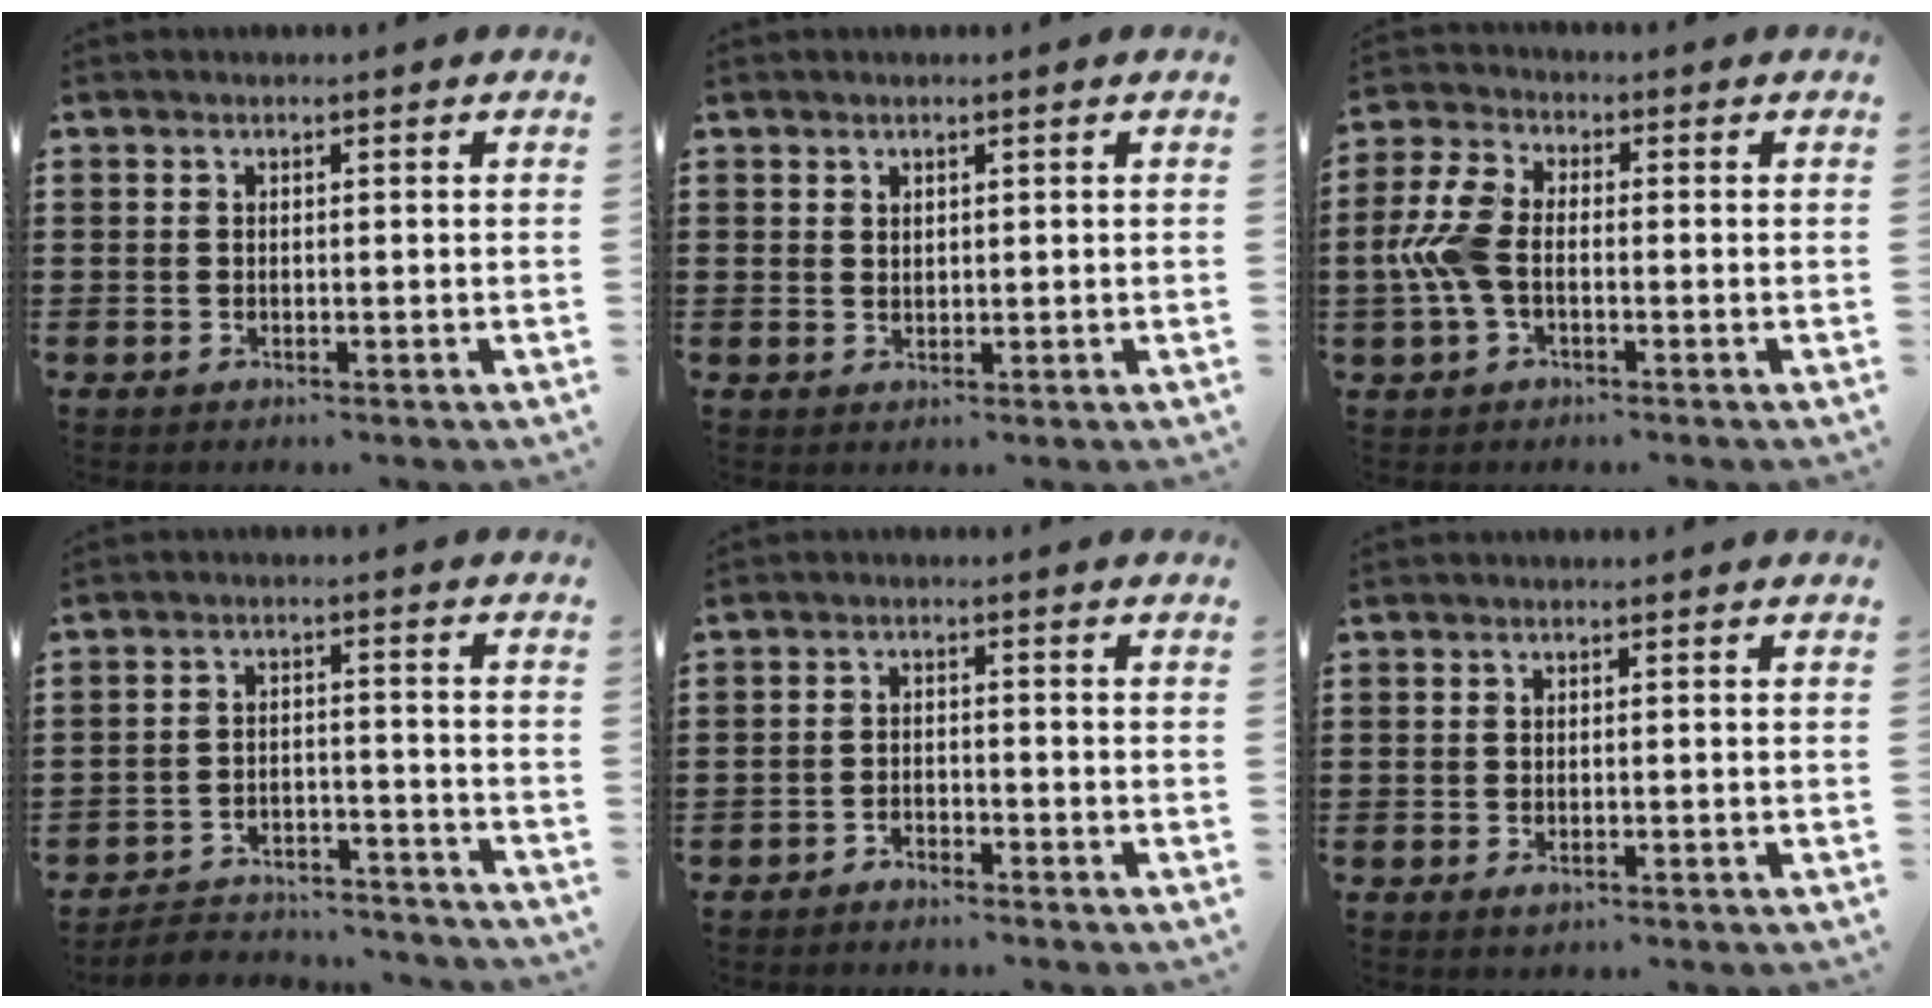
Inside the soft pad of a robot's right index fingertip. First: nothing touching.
{"total": 1.3, "force": [1.1, 0.7, 0.2], "torque": [-0.005, 0.003, 0.022]}
{"total": 6.9, "force": [-0.9, 4.0, 5.5], "torque": [-0.151, -0.003, -0.027]}
{"total": 4.1, "force": [-3.9, 1.0, 0.6], "torque": [-0.020, 0.007, -0.083]}
{"total": 1.7, "force": [-1.7, 0.3, -0.2], "torque": [-0.004, 0.006, -0.038]}
{"total": 0.6, "force": [-0.2, 0.3, 0.4], "torque": [-0.009, -0.003, -0.003]}